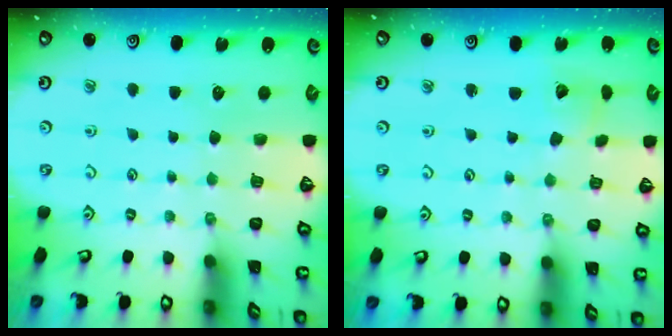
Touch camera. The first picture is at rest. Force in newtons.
{"total": 3.3, "press": 3.2, "slide": 0.4}